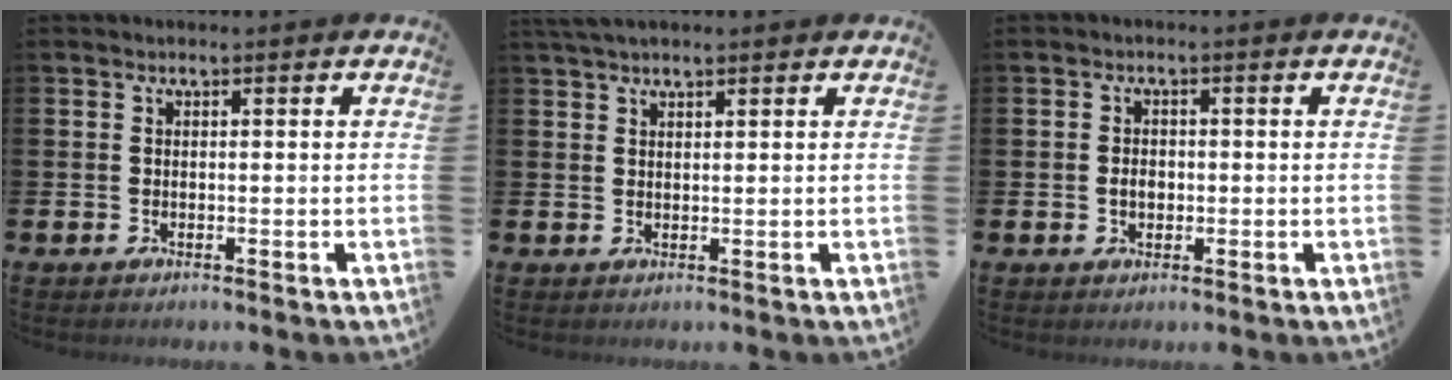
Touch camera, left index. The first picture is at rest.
{"total": 2.5, "force": [2.1, 0.6, 1.2], "torque": [-0.024, 0.002, 0.039]}
{"total": 2.1, "force": [-0.2, 1.5, 1.5], "torque": [-0.019, 0.003, -0.007]}